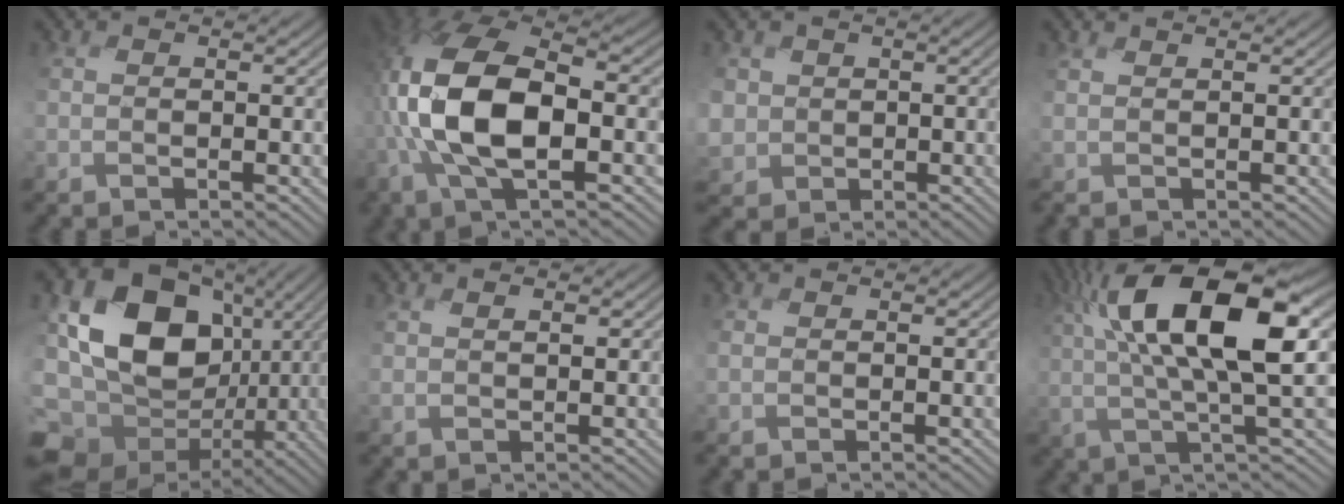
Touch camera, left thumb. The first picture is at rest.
{"total": 12.4, "force": [-2.1, 5.7, 10.8], "torque": [-0.253, 0.005, -0.052]}
{"total": 4.1, "force": [0.0, 4.0, 0.9], "torque": [-0.058, -0.020, -0.009]}
{"total": 1.0, "force": [0.8, -0.5, 0.2], "torque": [-0.005, 0.005, 0.014]}
{"total": 17.6, "force": [-1.6, 13.3, 11.4], "torque": [-0.249, -0.010, -0.039]}
{"total": 1.6, "force": [1.0, 0.3, 1.2], "torque": [-0.021, 0.001, 0.021]}
{"total": 0.6, "force": [0.4, 0.3, 0.2], "torque": [-0.008, 0.001, 0.008]}
{"total": 15.1, "force": [4.0, 5.2, 13.6], "torque": [-0.252, 0.004, 0.058]}